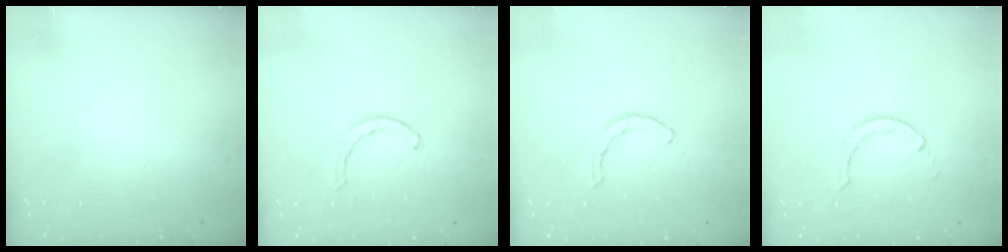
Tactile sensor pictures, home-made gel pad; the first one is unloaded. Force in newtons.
{"total": 3.6, "press": 3.6, "slide": 0.3}
{"total": 1.6, "press": 1.5, "slide": 0.4}
{"total": 2.9, "press": 2.9, "slide": 0.4}